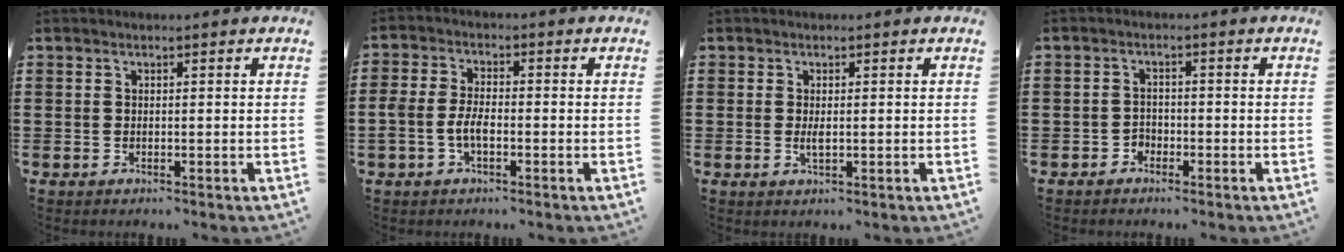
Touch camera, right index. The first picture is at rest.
{"total": 4.1, "force": [-1.3, 2.0, 3.3], "torque": [-0.080, 0.000, -0.031]}
{"total": 1.5, "force": [0.0, 0.5, 1.4], "torque": [-0.027, 0.001, -0.001]}
{"total": 1.8, "force": [-1.4, 1.1, 0.1], "torque": [-0.010, 0.000, -0.032]}